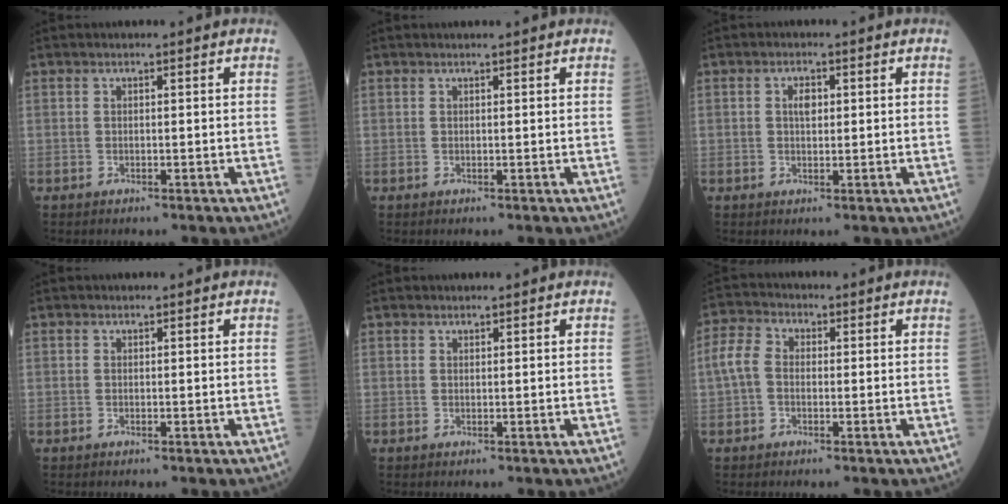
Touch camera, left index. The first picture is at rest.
{"total": 1.2, "force": [1.1, -0.1, 0.5], "torque": [-0.005, 0.007, 0.019]}
{"total": 2.0, "force": [0.2, 1.1, 1.6], "torque": [-0.033, 0.002, 0.003]}
{"total": 0.0}
{"total": 0.6, "force": [0.5, 0.1, 0.0], "torque": [-0.008, 0.006, 0.012]}
{"total": 4.3, "force": [-0.4, 3.1, 3.0], "torque": [-0.083, 0.019, -0.014]}